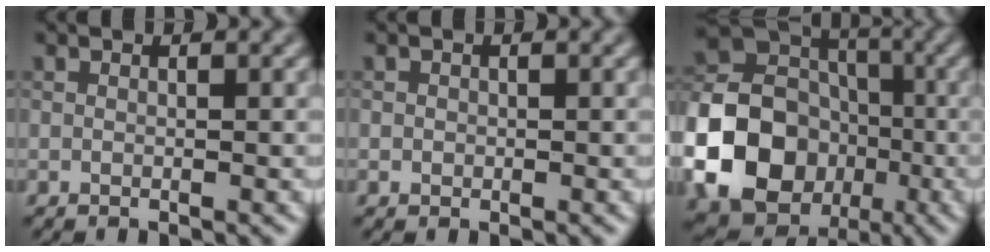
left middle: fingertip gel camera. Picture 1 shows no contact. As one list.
[{"total": 0.5, "force": [0.0, 0.5, 0.1], "torque": [0.004, -0.004, -0.001]}, {"total": 19.9, "force": [-5.8, 17.3, 7.8], "torque": [-0.180, -0.039, -0.132]}]